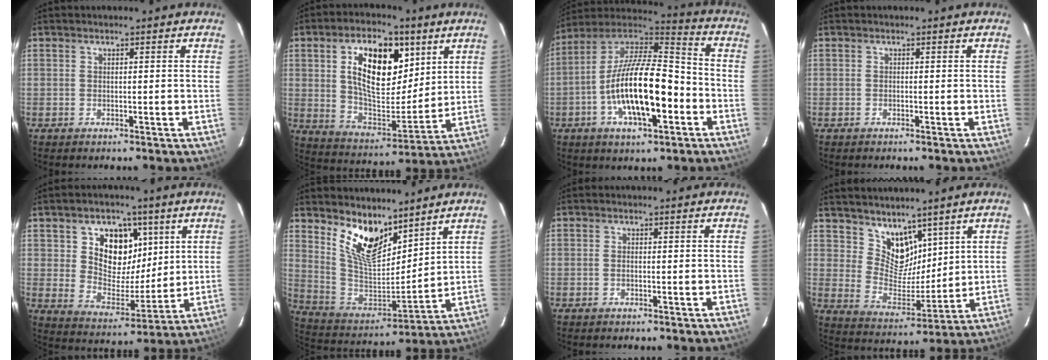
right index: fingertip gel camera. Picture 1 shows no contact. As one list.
[{"total": 17.8, "force": [6.4, 9.0, 14.0], "torque": [-0.240, 0.010, 0.114]}, {"total": 20.0, "force": [-6.0, 7.5, 17.6], "torque": [-0.330, 0.003, -0.112]}, {"total": 0.0}, {"total": 12.7, "force": [4.8, 9.2, 7.2], "torque": [-0.129, -0.002, 0.091]}, {"total": 13.8, "force": [9.7, 6.1, 7.7], "torque": [-0.150, -0.013, 0.192]}, {"total": 0.7, "force": [-0.4, 0.4, 0.3], "torque": [-0.006, 0.002, -0.009]}, {"total": 9.3, "force": [6.7, 5.5, 3.3], "torque": [-0.051, -0.004, 0.135]}]